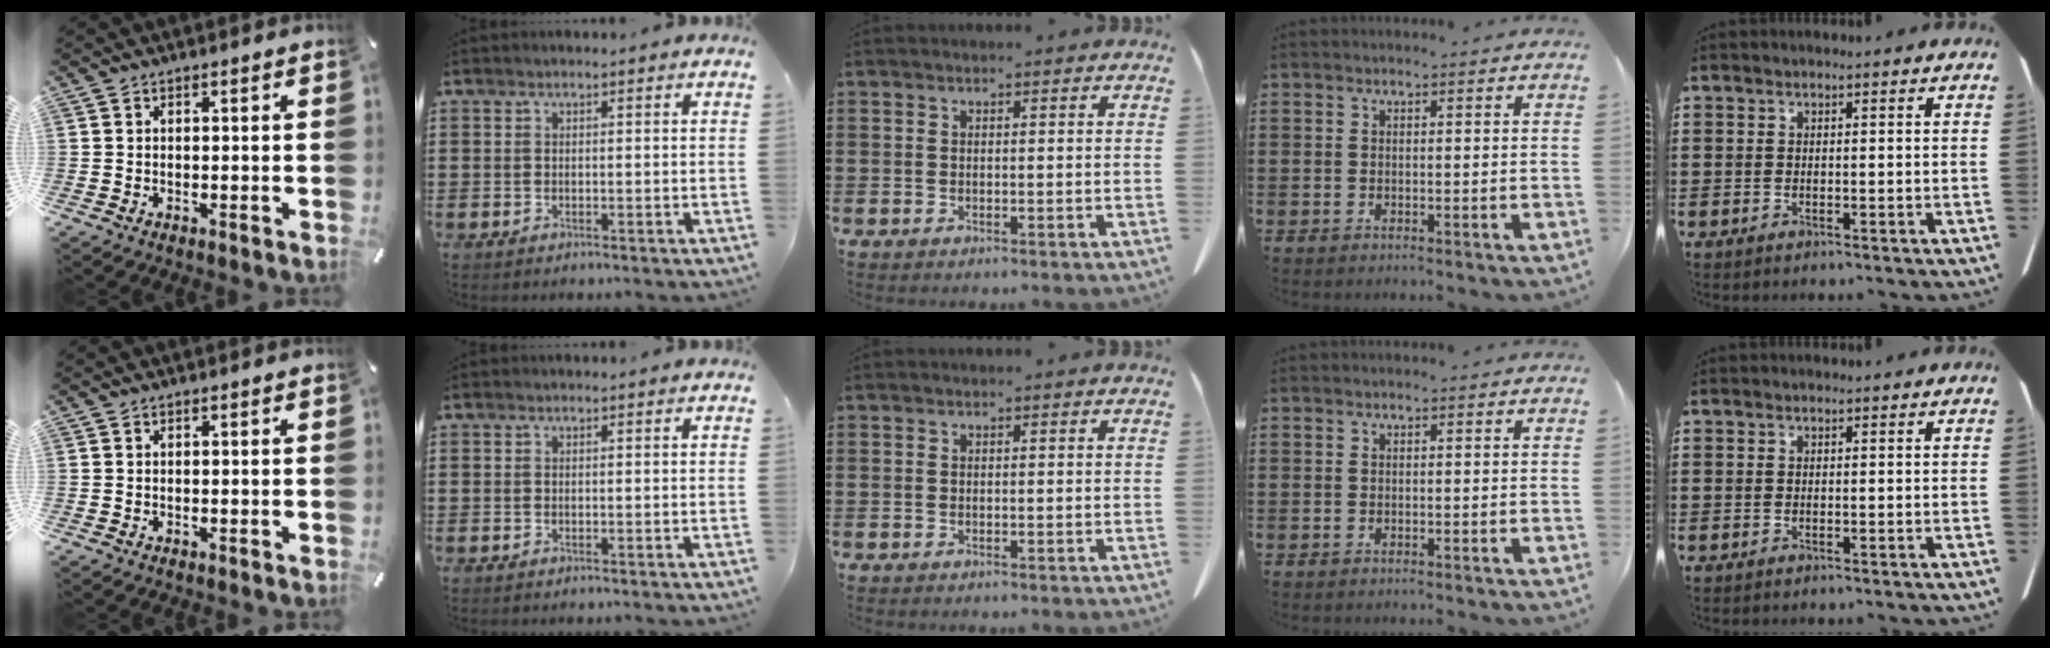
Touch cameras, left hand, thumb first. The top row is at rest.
{}